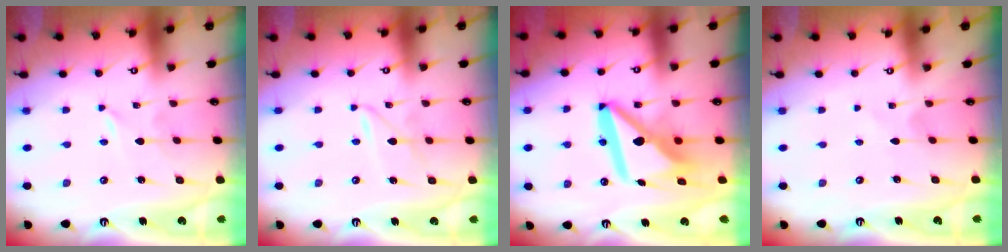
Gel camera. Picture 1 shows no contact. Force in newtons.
{"total": 2.5, "press": 2.5, "slide": 0.3}
{"total": 16.1, "press": 16.0, "slide": 1.4}
{"total": 1.0, "press": 1.0, "slide": 0.1}